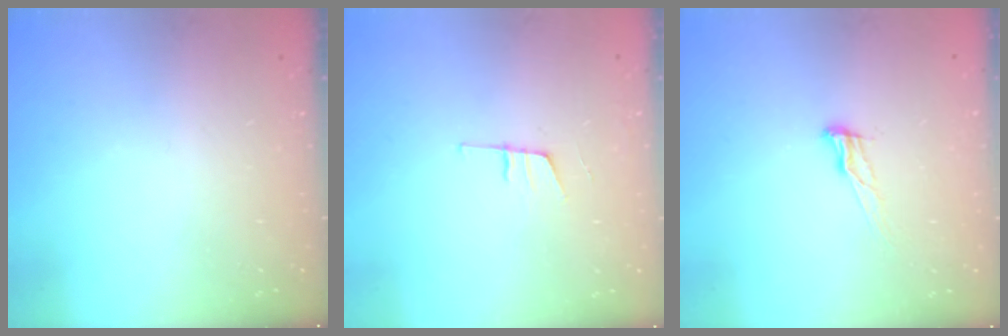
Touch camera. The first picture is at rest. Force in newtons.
{"total": 7.7, "press": 7.2, "slide": 2.8}
{"total": 8.6, "press": 8.2, "slide": 2.5}